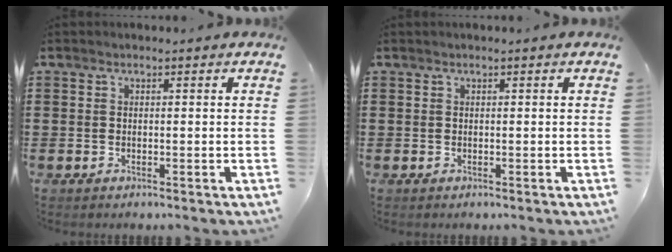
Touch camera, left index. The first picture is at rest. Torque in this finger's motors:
{"motor_torque": [0.68, -1.46, 0.57, 0.10]}